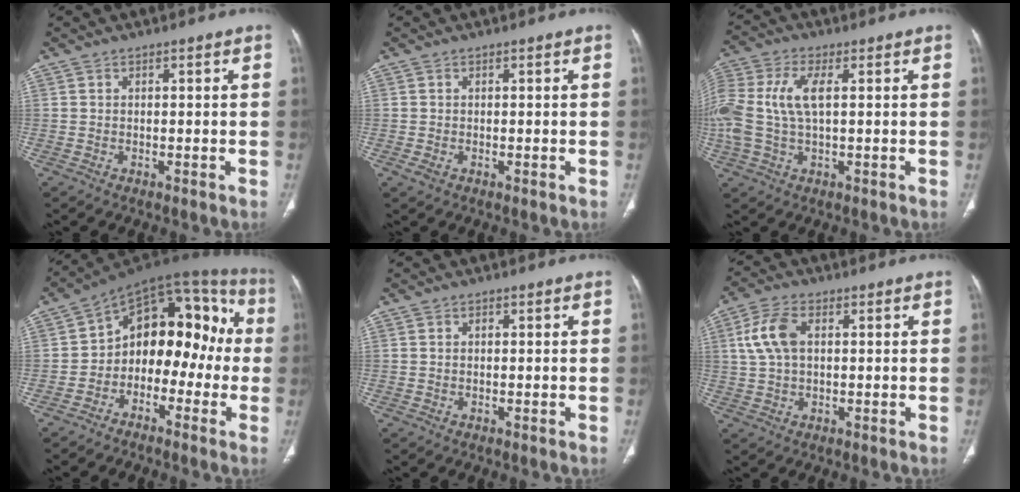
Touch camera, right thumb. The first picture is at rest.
{"total": 1.3, "force": [-0.5, 0.8, 1.0], "torque": [-0.020, -0.003, -0.007]}
{"total": 12.8, "force": [1.6, 6.3, 11.0], "torque": [-0.284, 0.018, 0.032]}
{"total": 16.4, "force": [-2.2, 10.9, 12.1], "torque": [-0.112, 0.070, -0.047]}
{"total": 0.6, "force": [0.0, 0.3, 0.5], "torque": [-0.010, 0.000, 0.000]}
{"total": 7.5, "force": [1.5, 4.3, 5.9], "torque": [-0.131, 0.013, 0.031]}